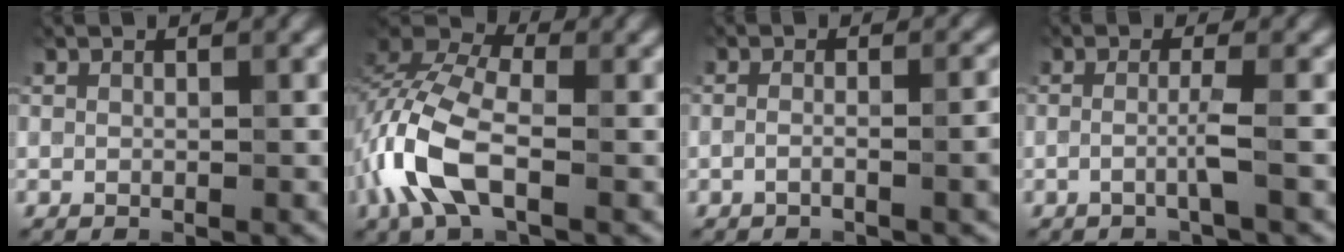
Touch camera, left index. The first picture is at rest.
{"total": 7.8, "force": [-2.7, 4.1, 6.1], "torque": [-0.148, 0.007, -0.067]}
{"total": 3.4, "force": [-1.1, 1.1, 3.0], "torque": [-0.038, 0.002, -0.025]}
{"total": 1.7, "force": [-0.6, 0.1, 1.6], "torque": [-0.032, -0.001, -0.018]}